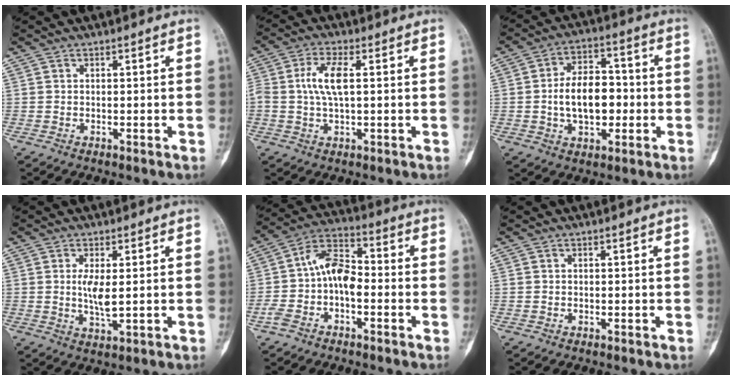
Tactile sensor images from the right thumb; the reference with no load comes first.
{"total": 6.6, "force": [0.8, 2.5, 6.1], "torque": [-0.136, 0.008, 0.015]}
{"total": 12.0, "force": [-1.1, 7.4, 9.4], "torque": [-0.131, 0.023, -0.019]}
{"total": 4.5, "force": [0.5, 1.2, 4.3], "torque": [-0.093, -0.014, 0.013]}
{"total": 10.3, "force": [-2.2, 5.7, 8.4], "torque": [-0.156, 0.043, -0.052]}
{"total": 0.0}